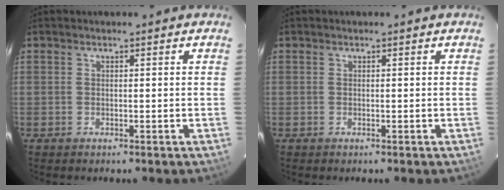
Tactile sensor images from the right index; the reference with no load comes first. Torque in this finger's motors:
{"motor_torque": [0.00, 0.00, 0.02, 0.00]}